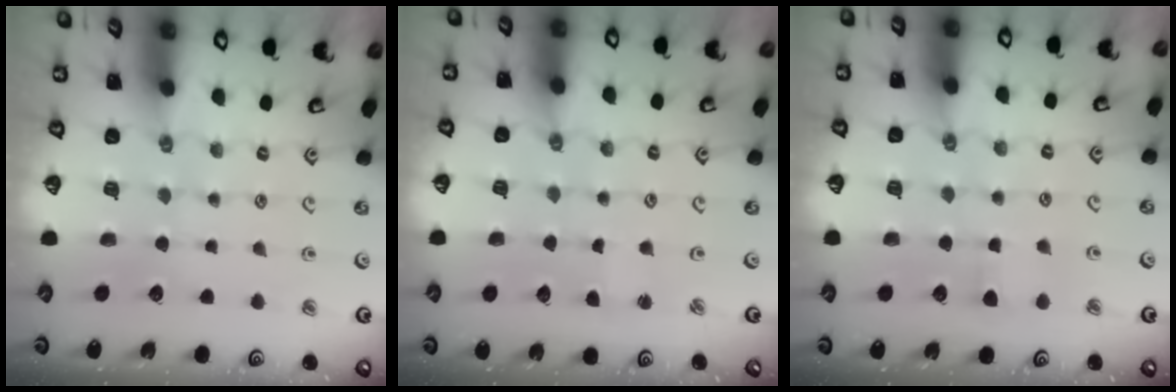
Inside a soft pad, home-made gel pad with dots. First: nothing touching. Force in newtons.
{"total": 1.5, "press": 1.5, "slide": 0.3}
{"total": 4.5, "press": 4.4, "slide": 0.6}